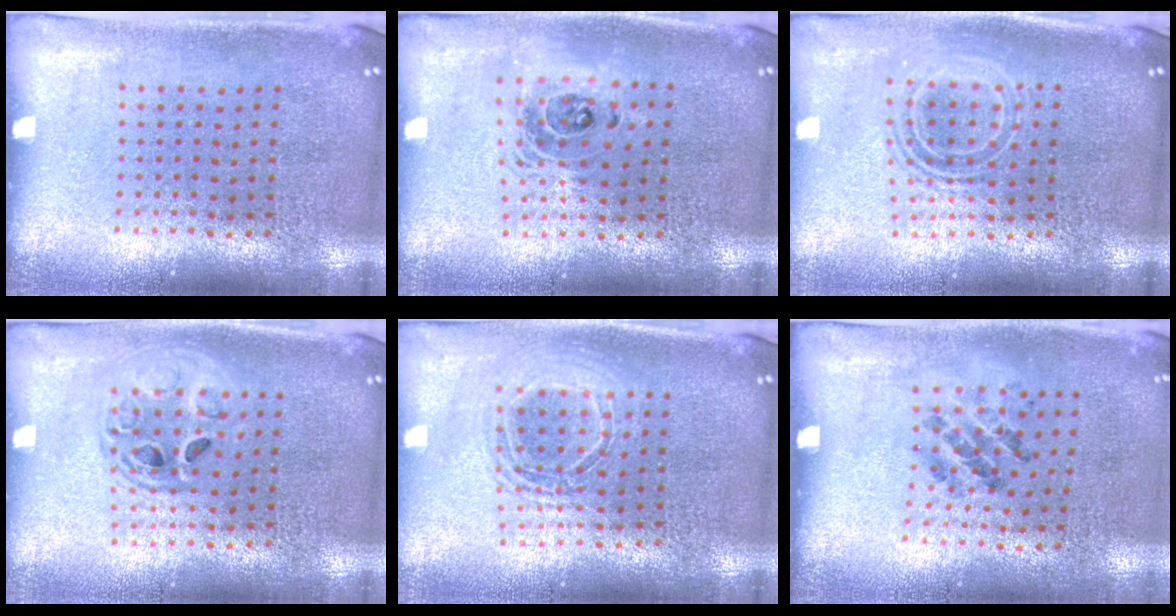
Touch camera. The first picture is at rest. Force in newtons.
{"total": 1.5, "press": 1.2, "slide": 0.9}
{"total": 1.6, "press": 1.3, "slide": 0.9}
{"total": 1.6, "press": 1.4, "slide": 0.7}
{"total": 1.7, "press": 1.4, "slide": 0.9}
{"total": 1.3, "press": 0.7, "slide": 1.1}